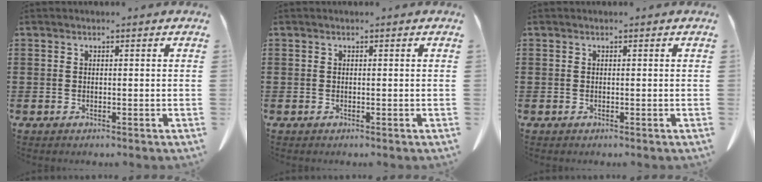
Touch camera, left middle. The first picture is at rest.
{"total": 0.0}
{"total": 0.0}